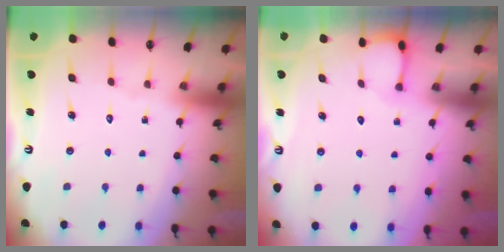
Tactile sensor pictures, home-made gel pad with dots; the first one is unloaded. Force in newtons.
{"total": 2.1, "press": 2.1, "slide": 0.2}